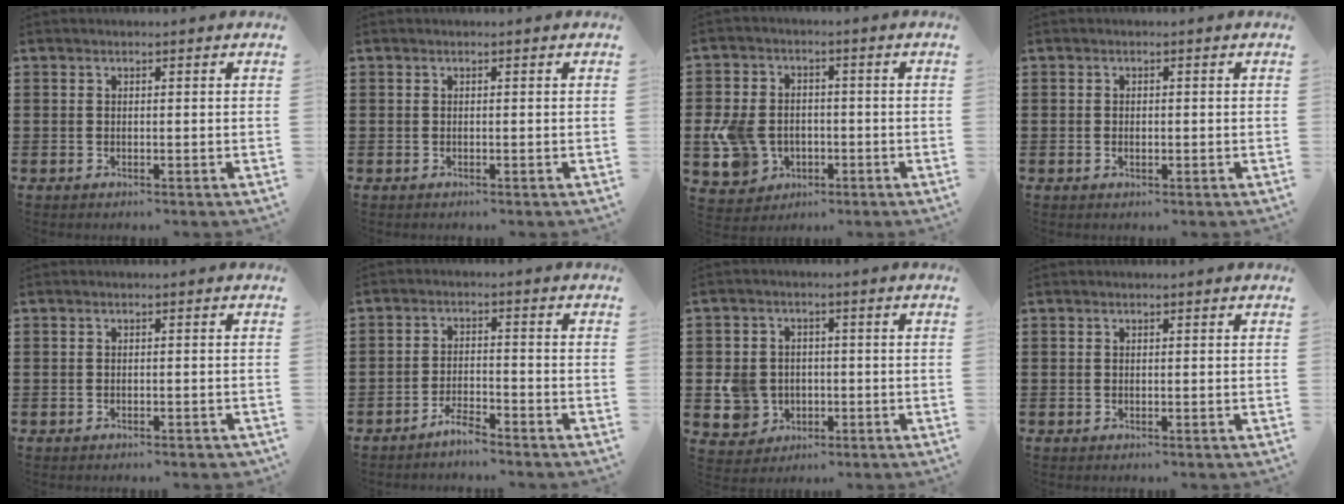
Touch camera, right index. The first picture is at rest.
{"total": 0.0}
{"total": 7.5, "force": [-1.6, 6.3, 3.9], "torque": [-0.121, 0.007, -0.032]}
{"total": 0.9, "force": [-0.2, 0.5, 0.7], "torque": [-0.015, 0.000, -0.004]}
{"total": 0.6, "force": [-0.5, -0.1, 0.3], "torque": [-0.009, -0.005, -0.009]}
{"total": 3.2, "force": [-3.0, 0.2, 1.0], "torque": [-0.029, 0.001, -0.061]}
{"total": 5.9, "force": [-1.1, 5.4, 2.0], "torque": [-0.072, 0.008, -0.023]}
{"total": 0.0}